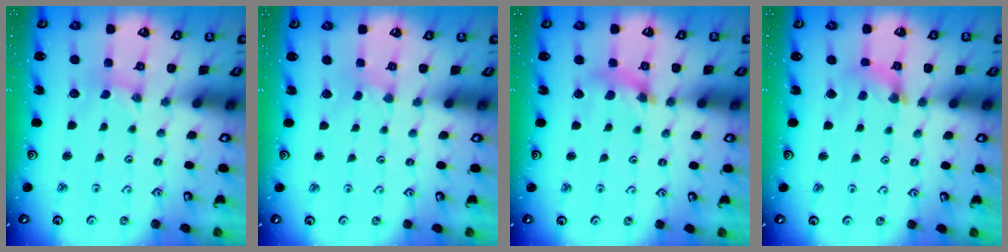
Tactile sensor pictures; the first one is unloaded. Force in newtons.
{"total": 0.0}
{"total": 6.9, "press": 6.8, "slide": 0.8}
{"total": 3.1, "press": 3.1, "slide": 0.4}